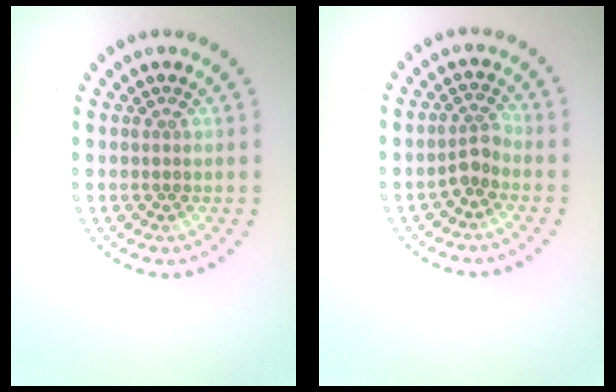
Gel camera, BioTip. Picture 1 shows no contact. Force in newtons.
{"total": 1.8, "press": 1.4, "slide": 1.1}